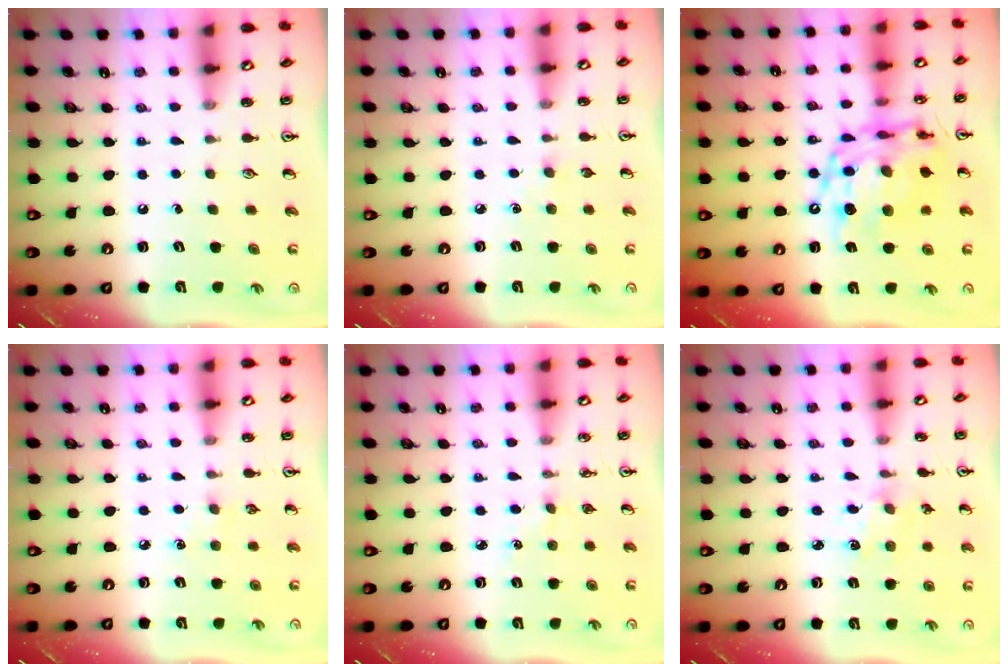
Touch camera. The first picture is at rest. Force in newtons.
{"total": 2.9, "press": 2.9, "slide": 0.4}
{"total": 16.6, "press": 16.5, "slide": 1.5}
{"total": 2.8, "press": 2.8, "slide": 0.4}
{"total": 1.8, "press": 1.8, "slide": 0.3}
{"total": 2.1, "press": 2.1, "slide": 0.4}